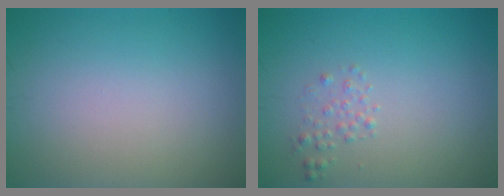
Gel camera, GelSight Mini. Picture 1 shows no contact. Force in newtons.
{"total": 1.0, "press": 1.0, "slide": 0.1}